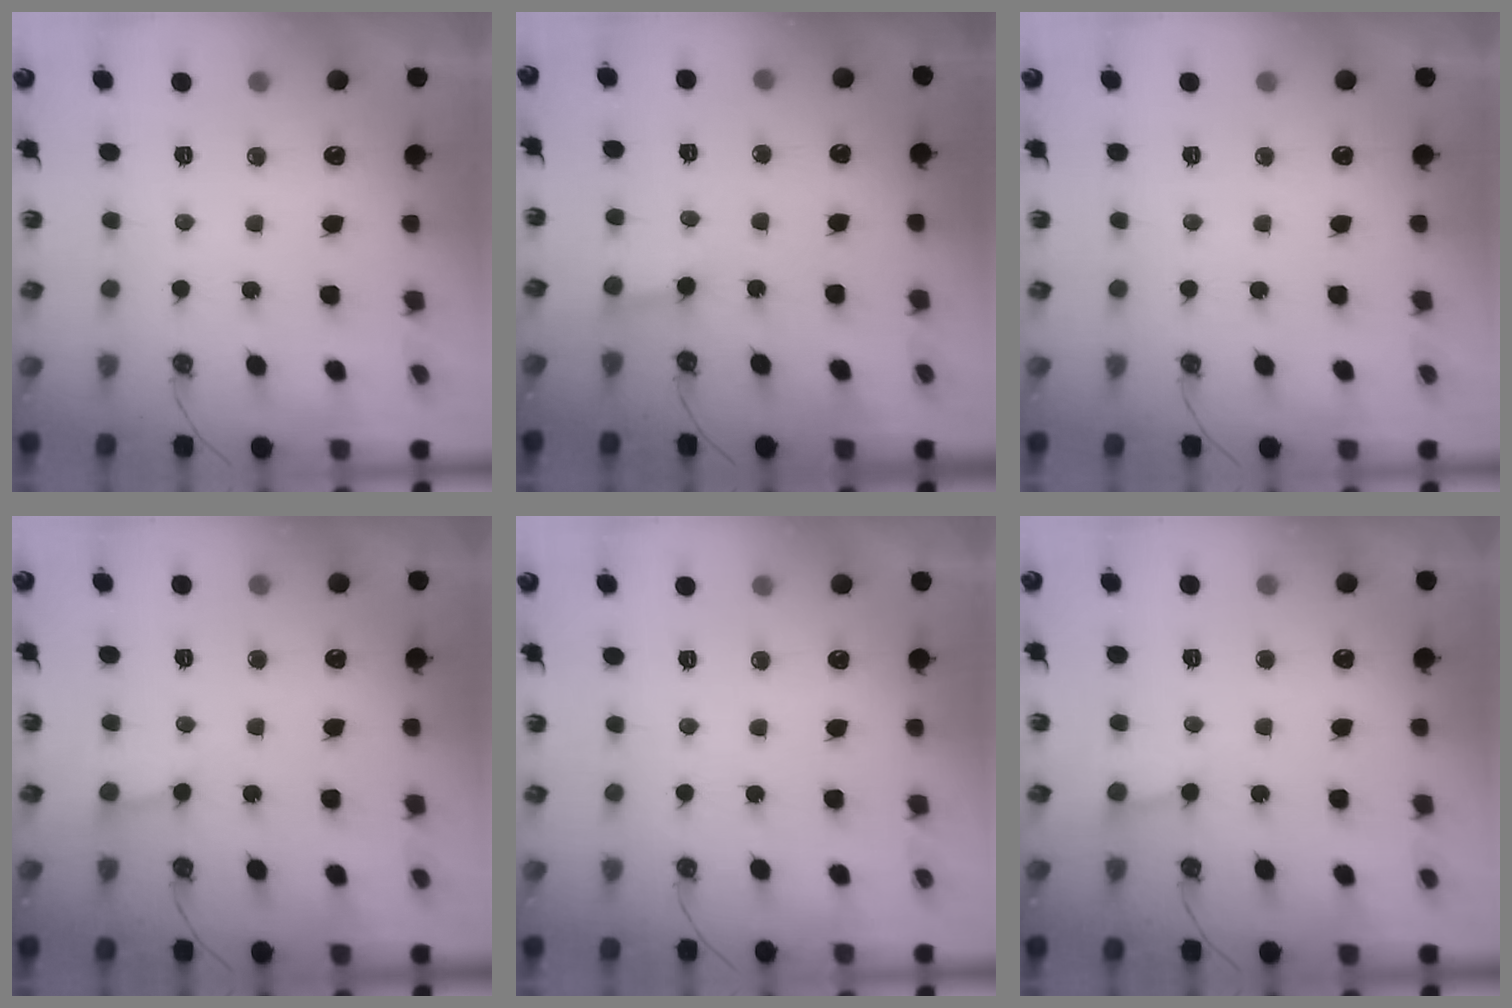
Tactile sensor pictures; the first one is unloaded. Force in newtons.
{"total": 2.9, "press": 2.9, "slide": 0.2}
{"total": 0.0}
{"total": 4.9, "press": 4.9, "slide": 0.5}
{"total": 0.0}
{"total": 4.9, "press": 4.9, "slide": 0.5}